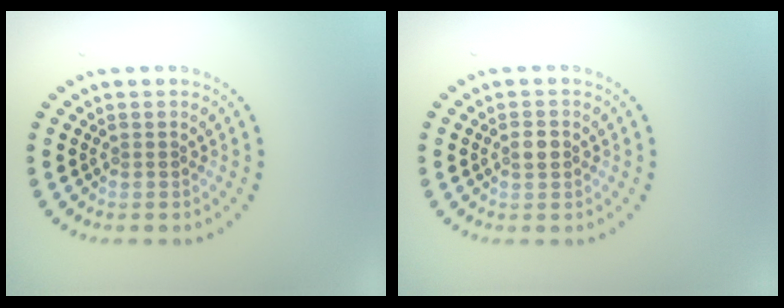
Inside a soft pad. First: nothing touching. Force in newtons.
{"total": 1.3, "press": 1.2, "slide": 0.4}